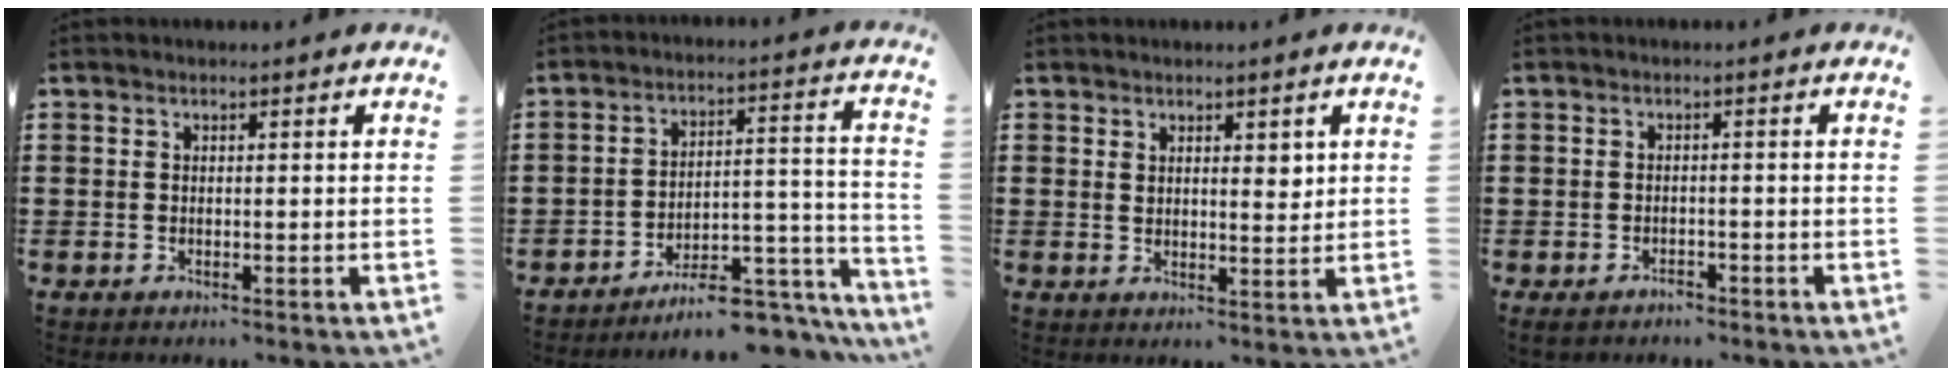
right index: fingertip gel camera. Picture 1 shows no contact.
{"total": 7.8, "force": [-6.7, 2.2, 3.3], "torque": [-0.043, 0.023, -0.123]}
{"total": 2.7, "force": [1.6, 1.2, 1.9], "torque": [-0.031, 0.001, 0.026]}
{"total": 1.8, "force": [-1.7, 0.4, 0.4], "torque": [-0.011, 0.000, -0.034]}